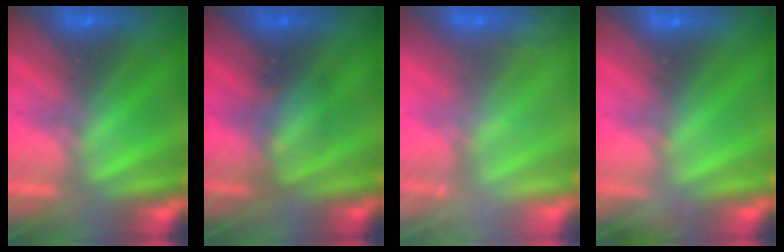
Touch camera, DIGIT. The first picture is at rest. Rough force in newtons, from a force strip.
{"total": 2.4}
{"total": 2.4}
{"total": 2.8}